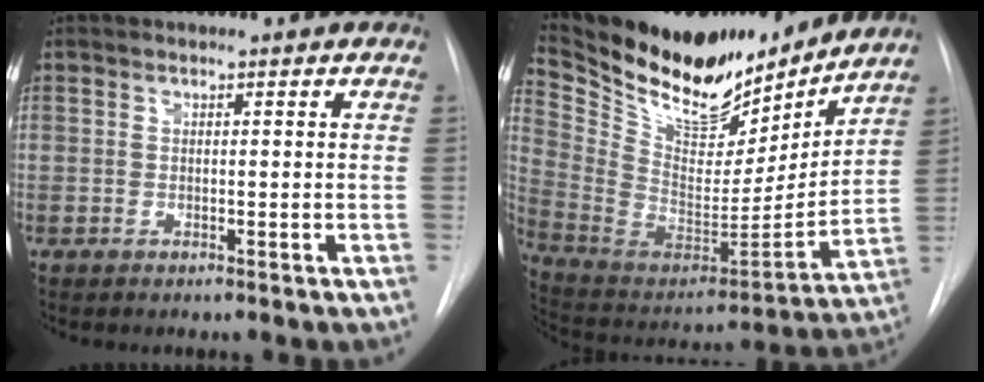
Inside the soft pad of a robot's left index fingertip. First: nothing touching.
{"total": 23.4, "force": [20.4, 6.9, 9.2], "torque": [-0.185, -0.033, 0.335]}